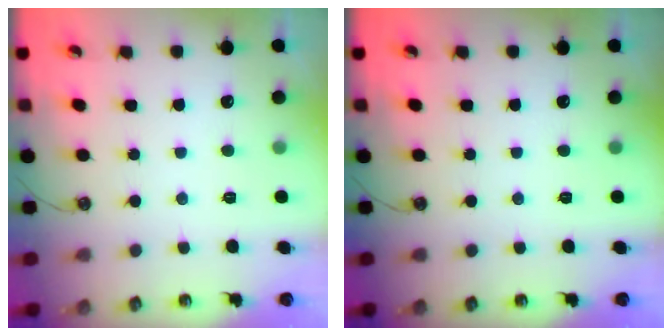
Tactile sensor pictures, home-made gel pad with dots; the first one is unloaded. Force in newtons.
{"total": 0.0}